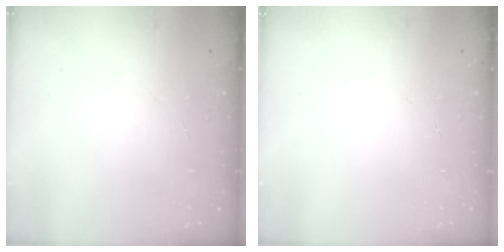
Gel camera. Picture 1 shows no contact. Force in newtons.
{"total": 0.0}